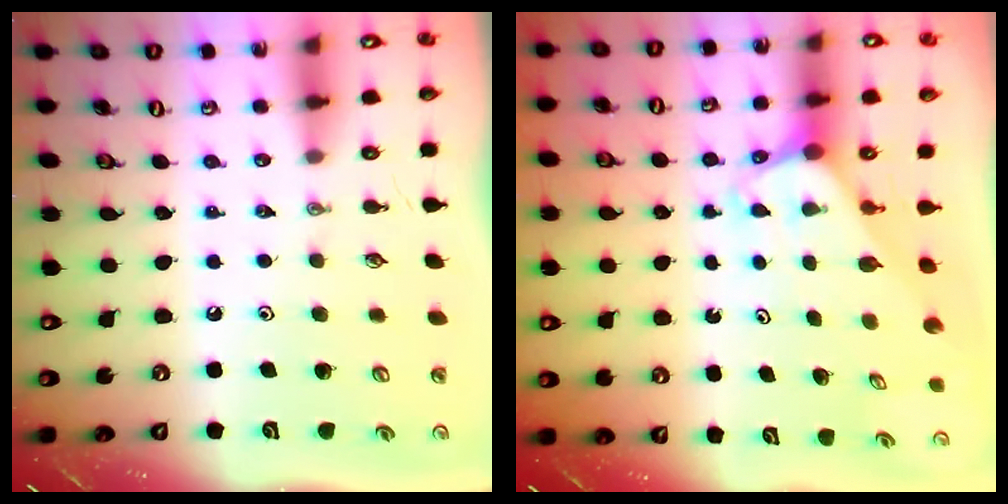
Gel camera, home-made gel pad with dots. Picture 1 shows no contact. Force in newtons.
{"total": 1.8, "press": 1.8, "slide": 0.1}